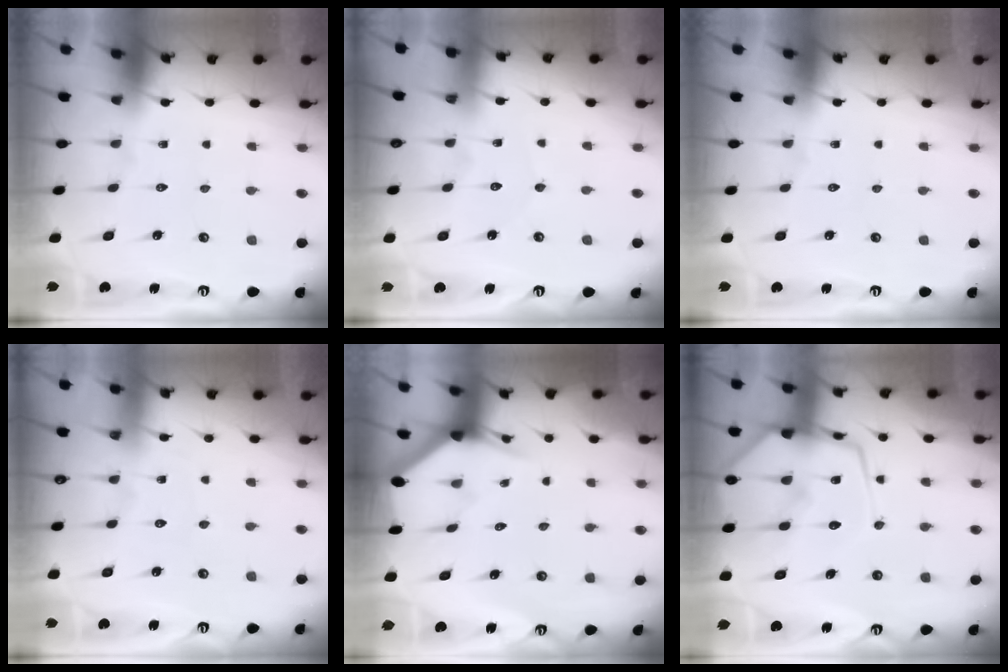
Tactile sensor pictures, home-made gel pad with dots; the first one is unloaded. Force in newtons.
{"total": 3.7, "press": 3.7, "slide": 0.3}
{"total": 0.0}
{"total": 3.5, "press": 3.4, "slide": 0.7}
{"total": 3.0, "press": 3.0, "slide": 0.1}
{"total": 16.0, "press": 16.0, "slide": 1.6}